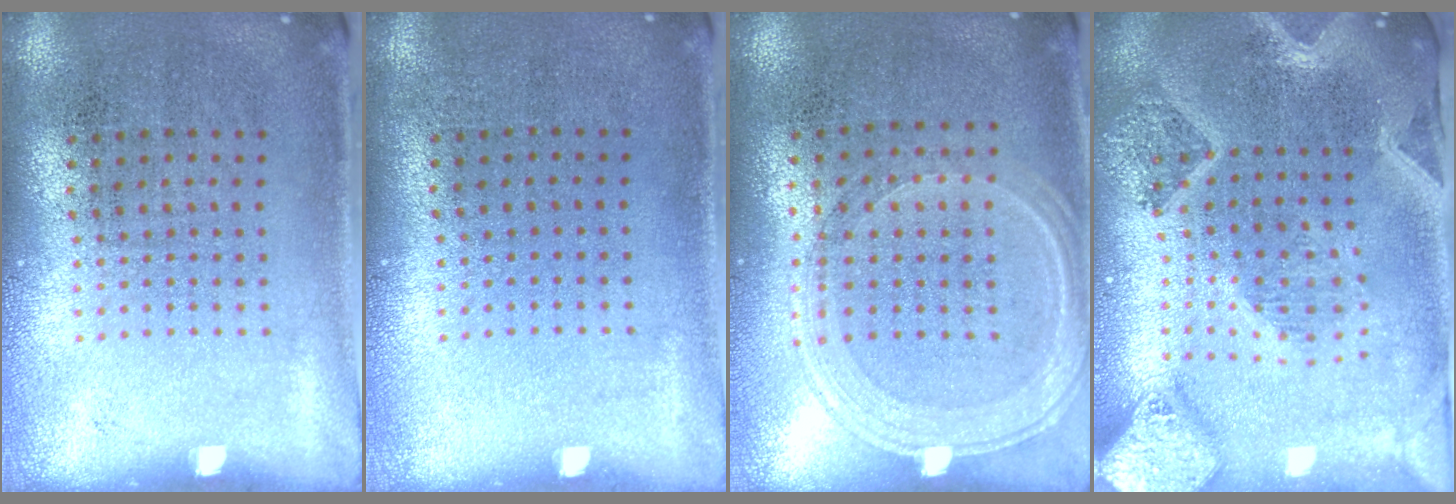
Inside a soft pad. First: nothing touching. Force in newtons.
{"total": 0.0}
{"total": 1.2, "press": 1.2, "slide": 0.3}
{"total": 3.6, "press": 3.0, "slide": 2.1}